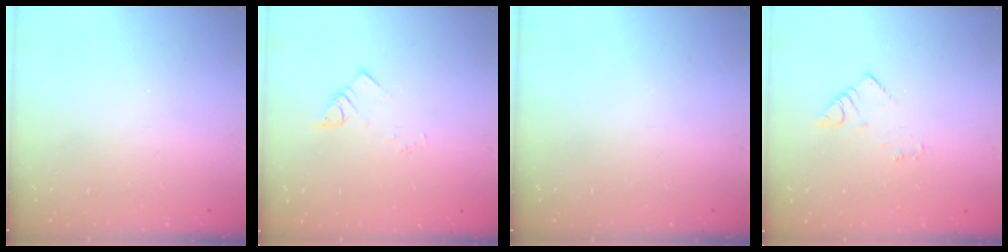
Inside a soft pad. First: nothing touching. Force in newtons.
{"total": 2.2, "press": 2.2, "slide": 0.2}
{"total": 0.0}
{"total": 2.9, "press": 2.9, "slide": 0.3}